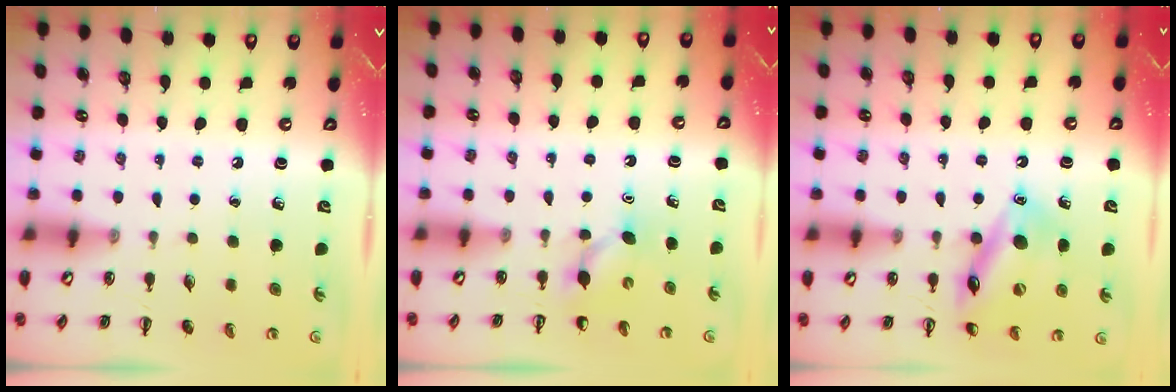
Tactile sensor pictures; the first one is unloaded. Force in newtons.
{"total": 4.2, "press": 4.0, "slide": 1.3}
{"total": 15.0, "press": 14.7, "slide": 3.1}